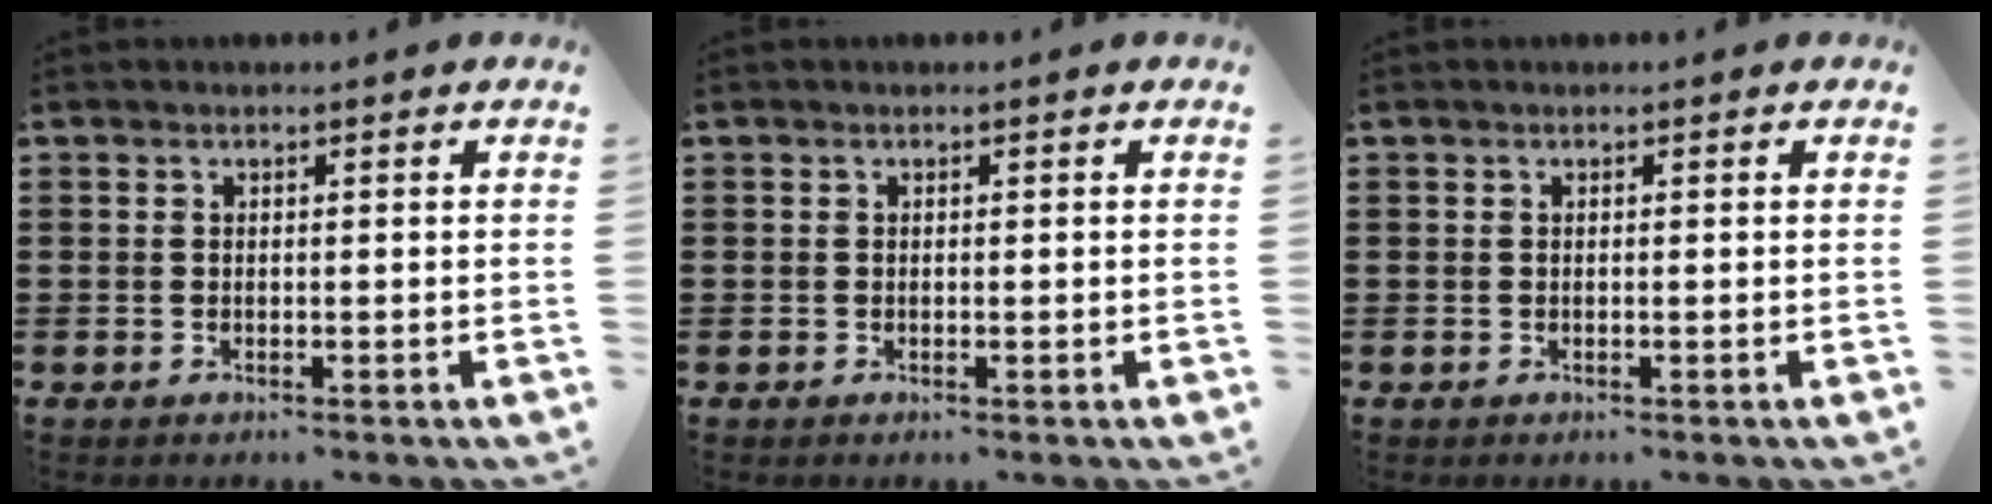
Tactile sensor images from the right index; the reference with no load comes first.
{"total": 0.0}
{"total": 0.0}